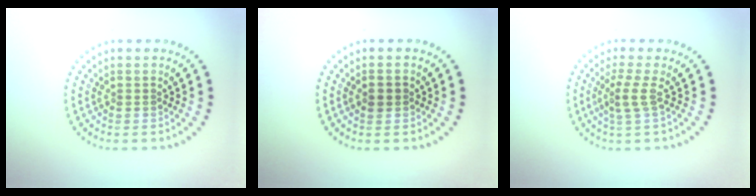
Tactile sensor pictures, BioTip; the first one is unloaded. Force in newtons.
{"total": 1.2, "press": 1.2, "slide": 0.1}
{"total": 2.0, "press": 1.4, "slide": 1.5}